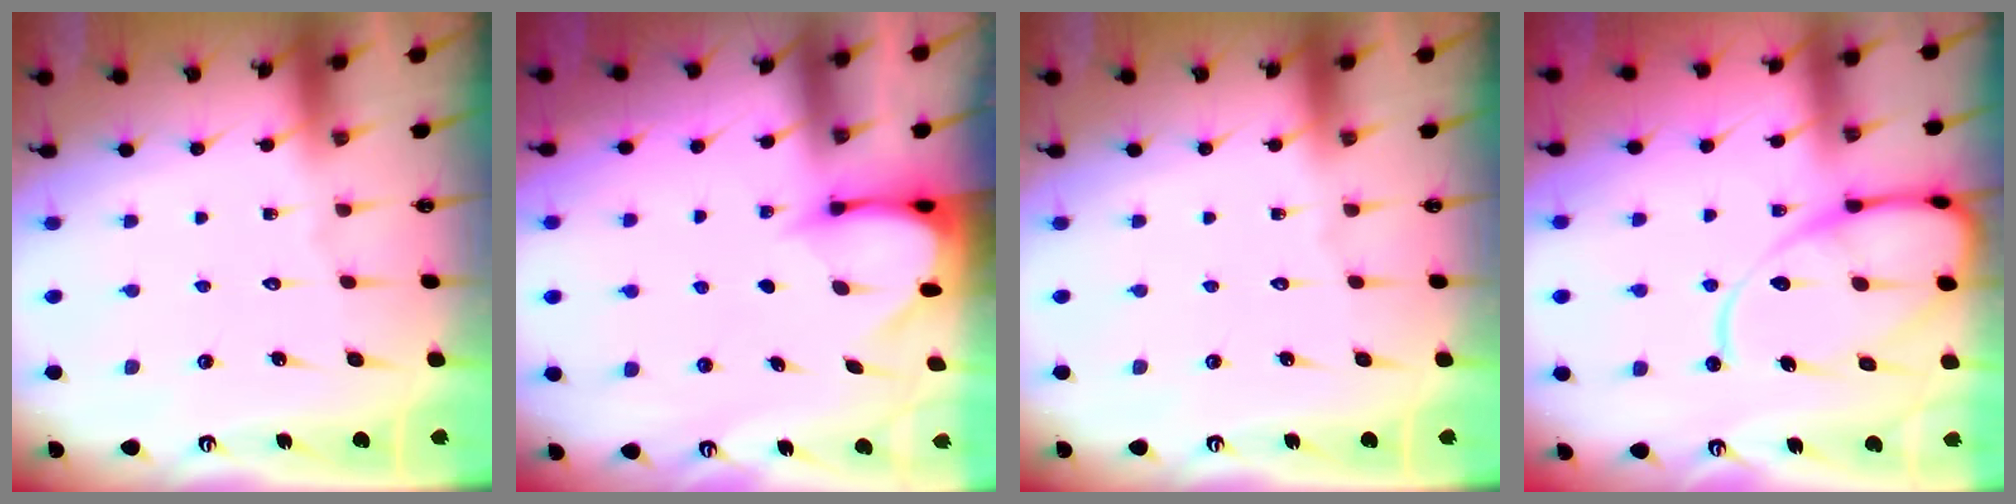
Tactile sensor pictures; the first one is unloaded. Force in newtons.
{"total": 3.5, "press": 3.5, "slide": 0.3}
{"total": 0.0}
{"total": 13.8, "press": 13.7, "slide": 1.5}